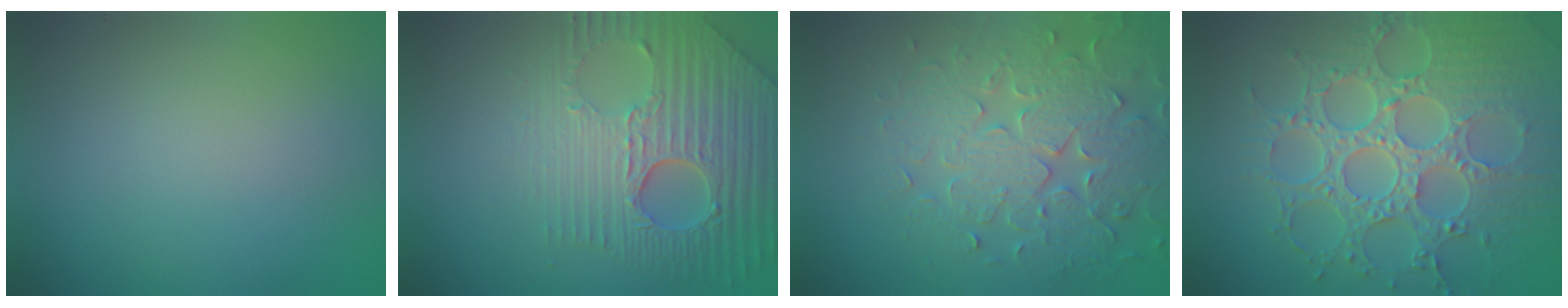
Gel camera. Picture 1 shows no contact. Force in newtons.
{"total": 8.5, "press": 5.8, "slide": 6.2}
{"total": 6.5, "press": 5.5, "slide": 3.5}
{"total": 8.7, "press": 6.3, "slide": 6.0}